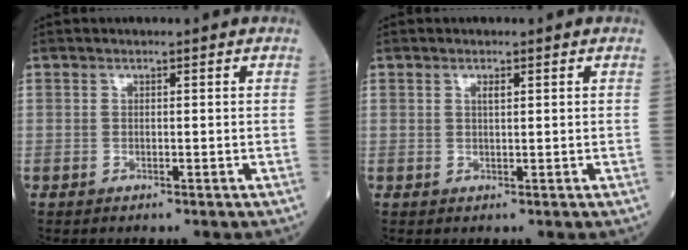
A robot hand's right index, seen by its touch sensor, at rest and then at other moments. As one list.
[{"total": 0.9, "force": [0.4, 0.2, 0.8], "torque": [-0.018, 0.000, 0.007]}]